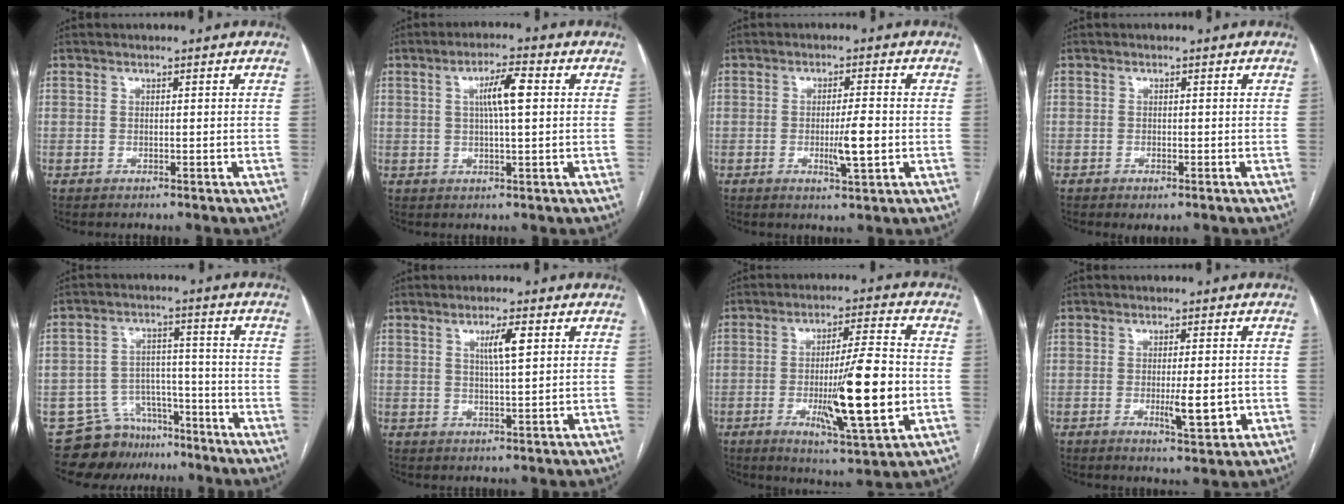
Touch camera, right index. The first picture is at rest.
{"total": 5.5, "force": [1.2, 0.5, 5.3], "torque": [-0.097, 0.008, 0.021]}
{"total": 5.1, "force": [-1.0, 0.4, 4.9], "torque": [-0.085, -0.007, -0.013]}
{"total": 0.9, "force": [-0.5, 0.3, 0.7], "torque": [-0.009, 0.000, -0.004]}
{"total": 8.6, "force": [-7.0, 5.0, 0.1], "torque": [0.009, 0.046, -0.109]}
{"total": 4.0, "force": [1.5, 0.2, 3.7], "torque": [-0.063, 0.000, 0.025]}
{"total": 14.9, "force": [-2.7, 1.2, 14.6], "torque": [-0.237, -0.017, -0.042]}
{"total": 5.8, "force": [-1.3, 0.9, 5.5], "torque": [-0.090, -0.009, -0.016]}